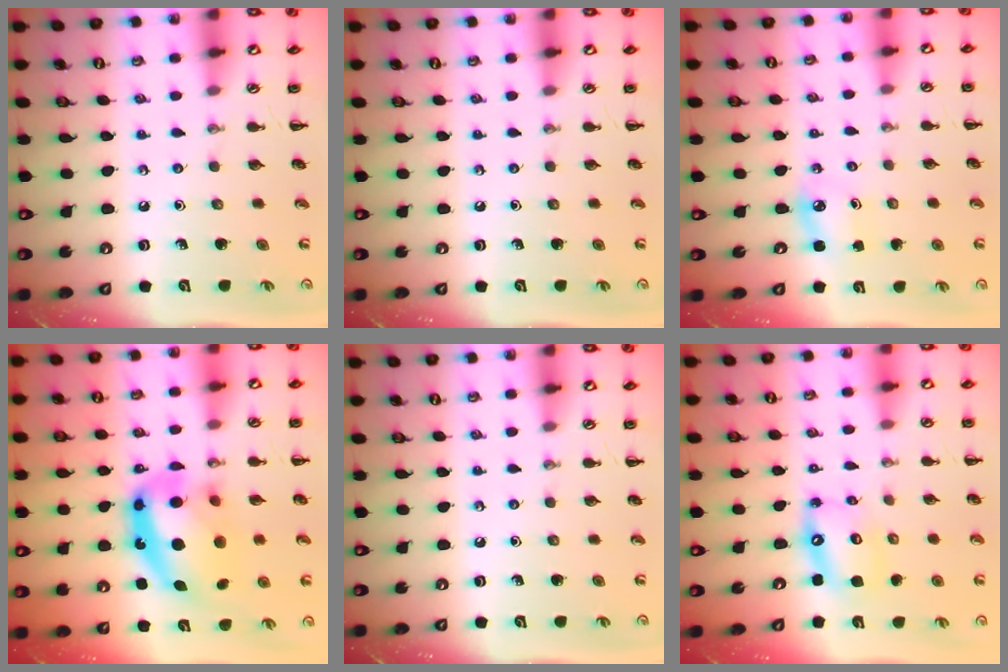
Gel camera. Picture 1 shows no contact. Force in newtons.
{"total": 0.0}
{"total": 3.8, "press": 3.7, "slide": 0.8}
{"total": 17.8, "press": 17.2, "slide": 4.5}
{"total": 0.0}
{"total": 12.0, "press": 11.6, "slide": 3.1}